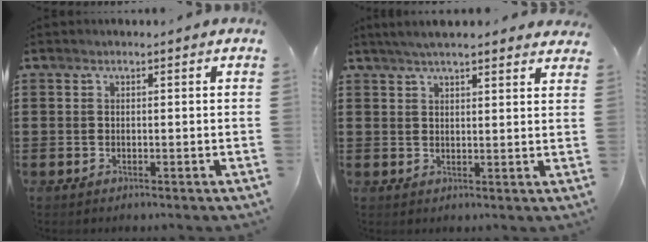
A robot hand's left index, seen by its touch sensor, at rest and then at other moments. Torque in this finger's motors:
{"motor_torque": [2.14, 0.00, -0.60, -0.21]}